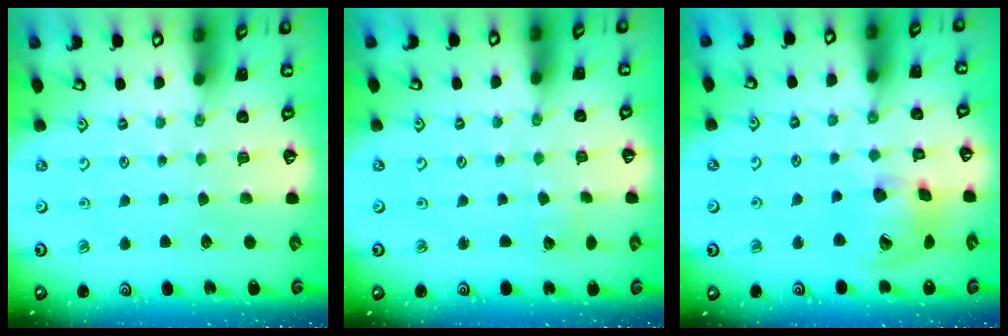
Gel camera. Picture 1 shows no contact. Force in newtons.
{"total": 3.1, "press": 3.1, "slide": 0.2}
{"total": 15.7, "press": 15.5, "slide": 2.3}